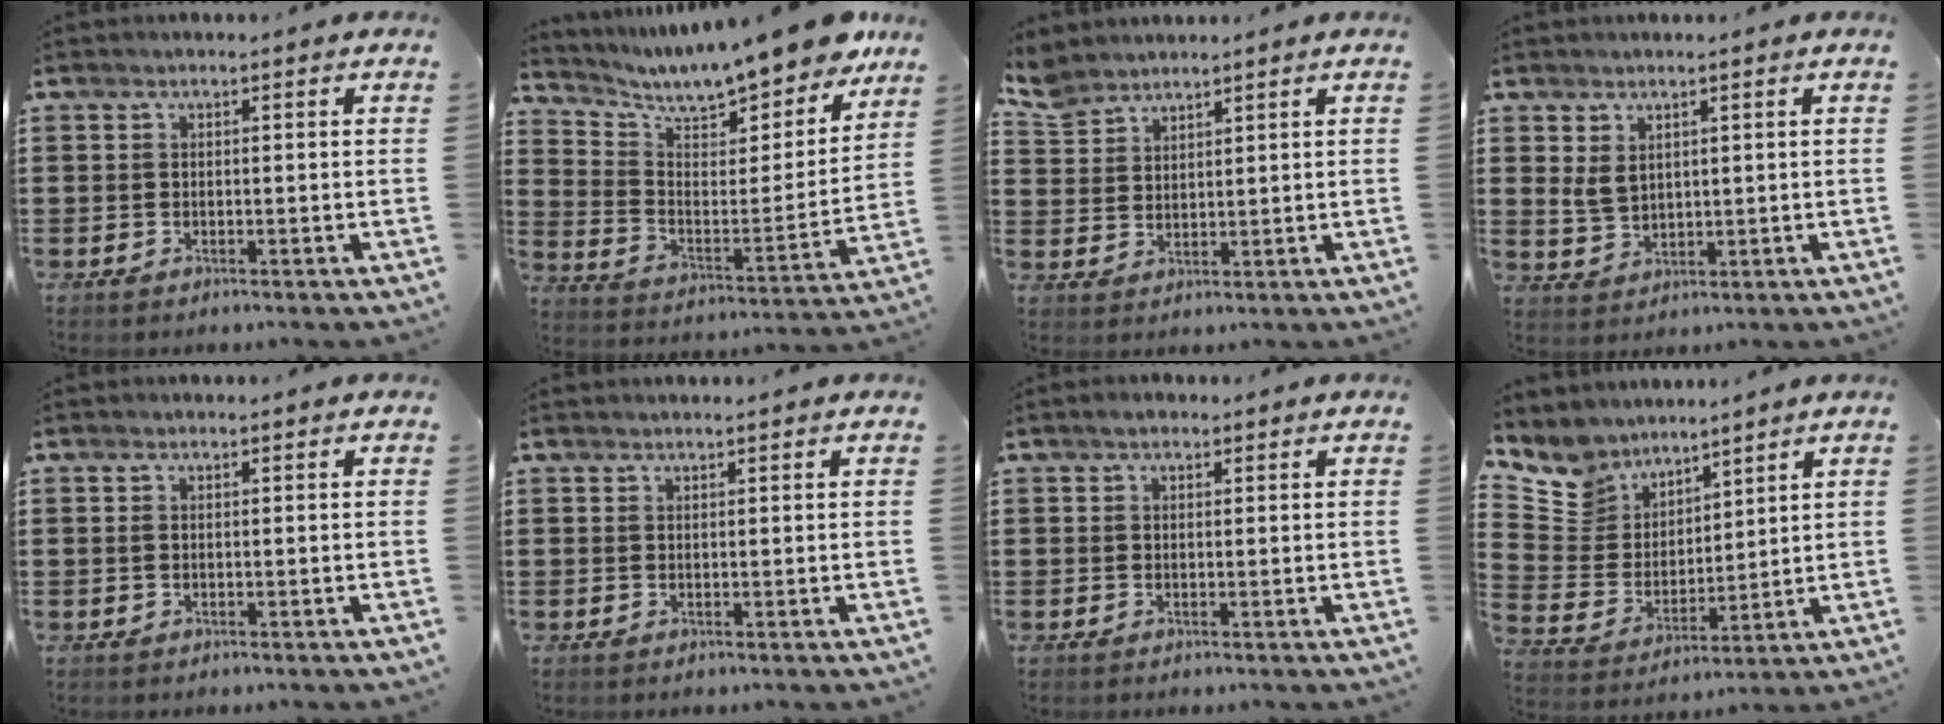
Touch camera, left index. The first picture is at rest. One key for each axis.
{"total": 9.9, "fx": 9.0, "fy": 1.0, "fz": 4.1, "tx": -0.102, "ty": -0.072, "tz": 0.149}
{"total": 4.3, "fx": 3.9, "fy": 1.7, "fz": 0.8, "tx": -0.031, "ty": -0.005, "tz": 0.075}
{"total": 3.5, "fx": 1.6, "fy": 2.3, "fz": 2.1, "tx": -0.052, "ty": 0.004, "tz": 0.027}
{"total": 0.6, "fx": 0.0, "fy": 0.2, "fz": 0.6, "tx": -0.013, "ty": 0.000, "tz": 0.000}
{"total": 0.6, "fx": 0.6, "fy": 0.0, "fz": 0.2, "tx": -0.006, "ty": -0.002, "tz": 0.012}
{"total": 1.2, "fx": 0.5, "fy": 0.7, "fz": 0.7, "tx": -0.016, "ty": 0.006, "tz": 0.010}
{"total": 8.8, "fx": 7.3, "fy": 4.9, "fz": -0.1, "tx": -0.057, "ty": -0.056, "tz": 0.143}